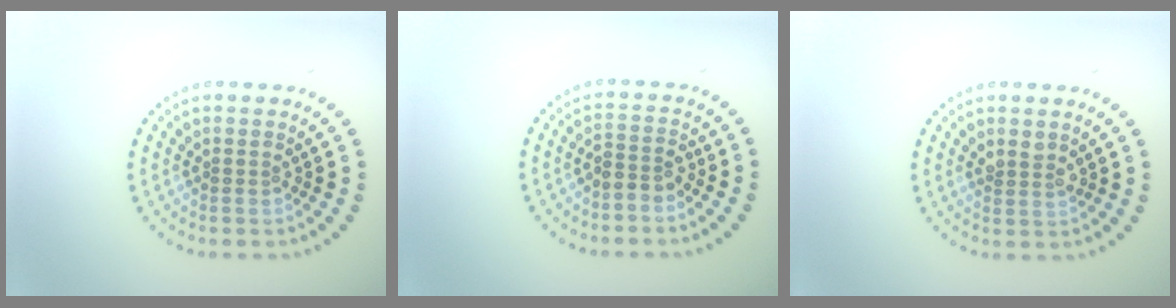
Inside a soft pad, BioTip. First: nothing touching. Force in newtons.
{"total": 1.9, "press": 1.6, "slide": 1.0}
{"total": 1.3, "press": 1.2, "slide": 0.6}